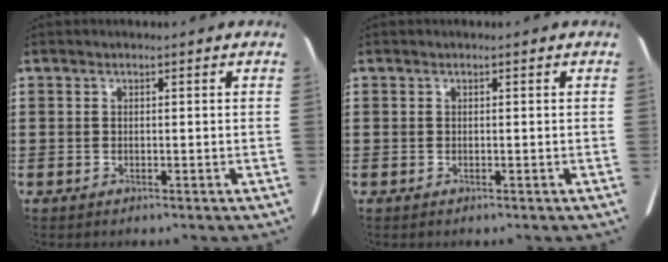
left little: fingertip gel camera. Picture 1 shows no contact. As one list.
[{"total": 0.0}]